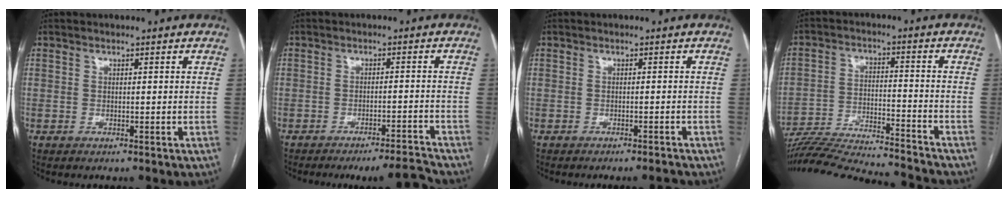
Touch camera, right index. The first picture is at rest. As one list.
[{"total": 5.4, "force": [-5.1, -1.4, 1.2], "torque": [-0.006, 0.004, -0.079]}, {"total": 2.2, "force": [-2.1, -0.6, 0.4], "torque": [-0.003, -0.004, -0.028]}, {"total": 20.2, "force": [-19.3, -0.1, 6.2], "torque": [-0.127, -0.023, -0.297]}]